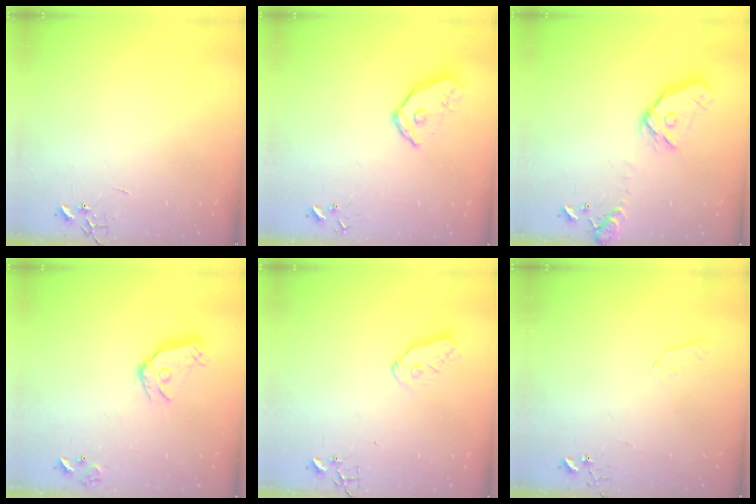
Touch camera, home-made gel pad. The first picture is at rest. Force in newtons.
{"total": 12.3, "press": 12.1, "slide": 1.9}
{"total": 16.5, "press": 16.3, "slide": 2.4}
{"total": 12.3, "press": 12.2, "slide": 1.5}
{"total": 7.7, "press": 7.7, "slide": 0.4}
{"total": 5.0, "press": 5.0, "slide": 0.7}